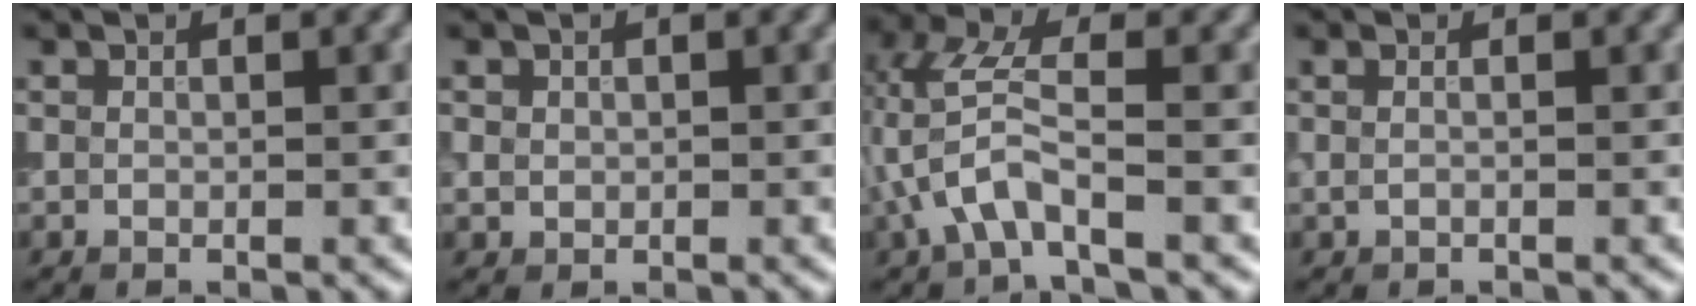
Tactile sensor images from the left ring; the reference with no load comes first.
{"total": 0.9, "force": [0.2, 0.9, 0.2], "torque": [0.001, -0.003, 0.004]}
{"total": 4.7, "force": [-1.3, 1.6, 4.2], "torque": [-0.100, 0.010, -0.030]}
{"total": 0.7, "force": [0.0, 0.3, 0.6], "torque": [-0.016, -0.006, -0.007]}